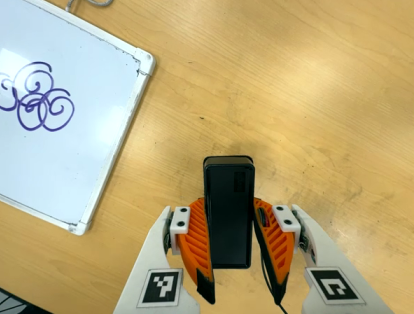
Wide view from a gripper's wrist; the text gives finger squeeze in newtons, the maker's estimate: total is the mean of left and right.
{"total": 4.5, "left": 3.3, "right": 5.7}